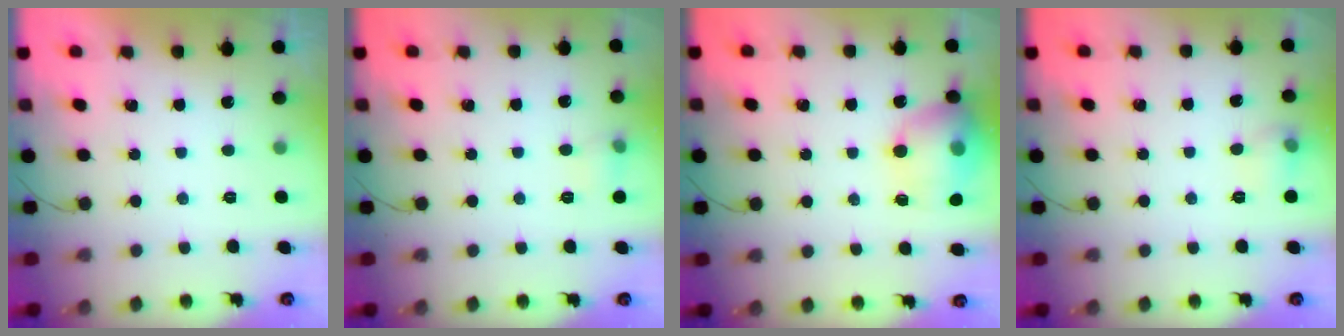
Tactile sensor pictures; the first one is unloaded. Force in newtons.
{"total": 5.6, "press": 5.3, "slide": 1.8}
{"total": 16.2, "press": 16.1, "slide": 2.0}
{"total": 6.6, "press": 6.4, "slide": 1.5}